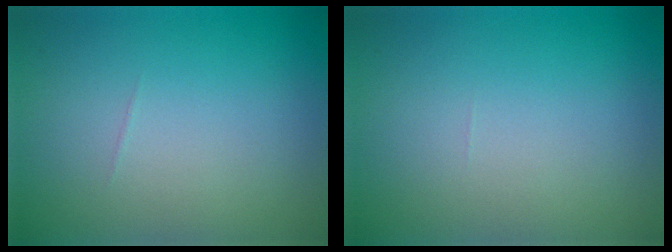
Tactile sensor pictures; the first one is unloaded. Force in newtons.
{"total": 0.0}